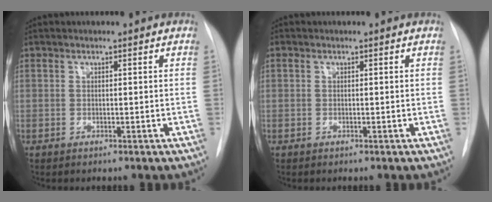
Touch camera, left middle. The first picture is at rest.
{"total": 0.0}